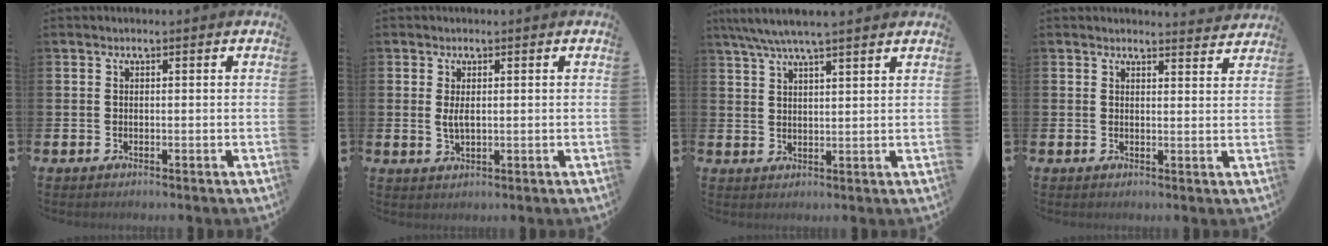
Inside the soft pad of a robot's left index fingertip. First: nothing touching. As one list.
[{"total": 2.1, "force": [0.4, 0.8, 1.8], "torque": [-0.033, 0.000, 0.006]}, {"total": 5.5, "force": [4.9, 0.3, 2.4], "torque": [-0.056, -0.012, 0.089]}, {"total": 2.6, "force": [2.6, 0.1, -0.1], "torque": [0.012, -0.022, 0.044]}]